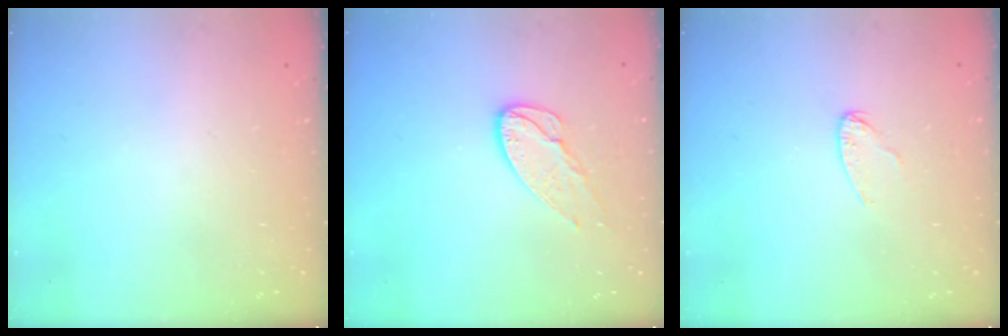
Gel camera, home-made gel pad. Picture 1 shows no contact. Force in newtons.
{"total": 9.1, "press": 9.1, "slide": 0.4}
{"total": 4.6, "press": 4.5, "slide": 0.4}